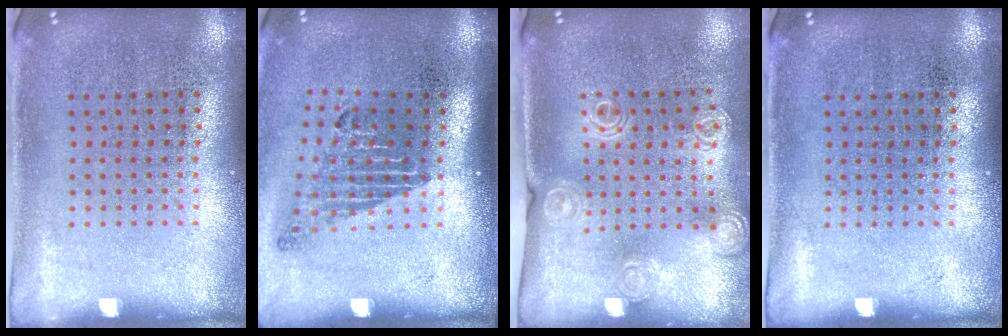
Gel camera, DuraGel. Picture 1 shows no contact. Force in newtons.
{"total": 1.8, "press": 1.2, "slide": 1.3}
{"total": 1.4, "press": 1.4, "slide": 0.4}
{"total": 0.0}